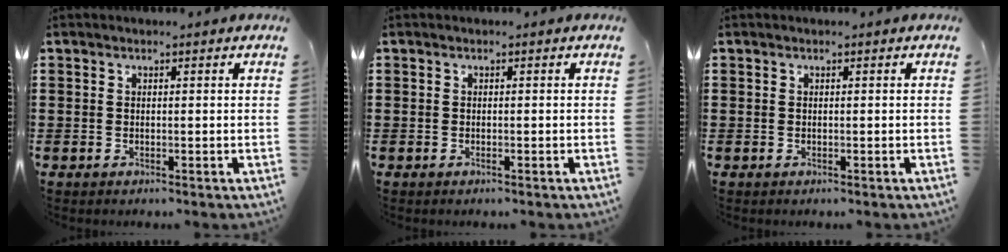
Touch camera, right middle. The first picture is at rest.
{"total": 0.0}
{"total": 0.0}